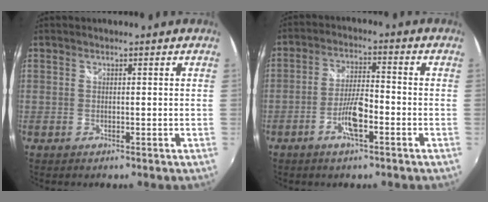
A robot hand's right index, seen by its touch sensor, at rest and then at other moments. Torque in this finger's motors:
{"motor_torque": [0.47, 1.09, 0.31, 0.06]}